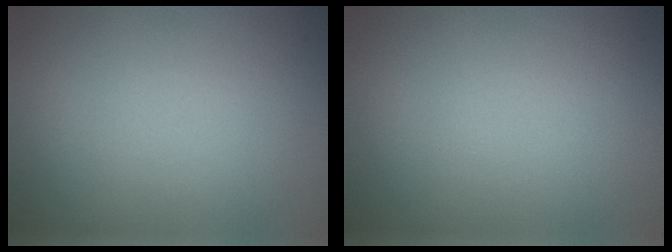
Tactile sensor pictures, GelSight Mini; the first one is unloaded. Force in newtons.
{"total": 0.0}